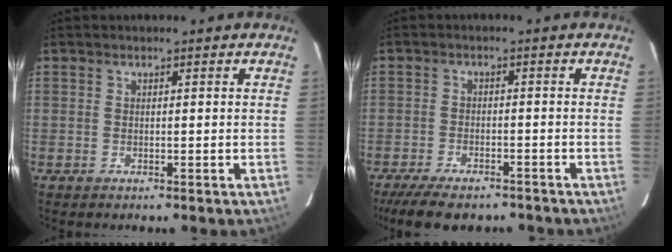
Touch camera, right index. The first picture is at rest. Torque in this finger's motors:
{"motor_torque": [1.11, -1.03, 0.47, 0.10]}